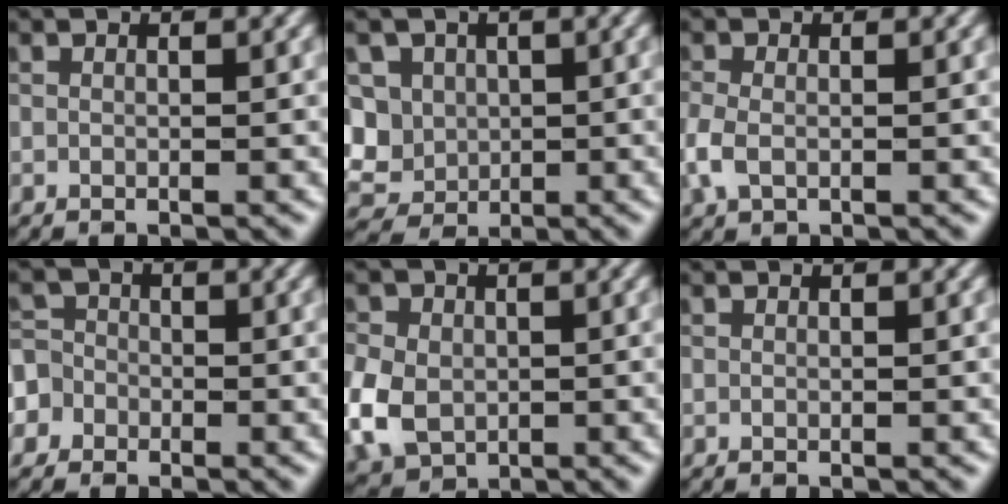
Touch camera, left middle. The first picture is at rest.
{"total": 8.4, "force": [0.4, 7.6, 3.6], "torque": [-0.083, 0.022, -0.022]}
{"total": 2.3, "force": [-0.6, 1.5, 1.6], "torque": [-0.045, -0.002, -0.016]}
{"total": 5.4, "force": [-2.2, 4.8, 1.1], "torque": [-0.016, 0.013, -0.070]}
{"total": 6.2, "force": [-1.0, 4.9, 3.6], "torque": [-0.096, -0.006, -0.026]}
{"total": 0.0}